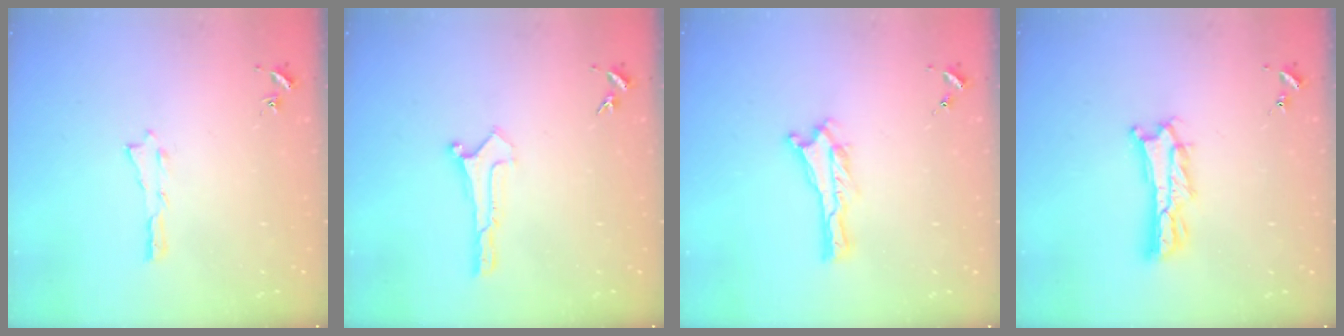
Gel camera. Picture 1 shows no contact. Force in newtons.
{"total": 0.0}
{"total": 0.0}
{"total": 4.3, "press": 4.3, "slide": 0.5}